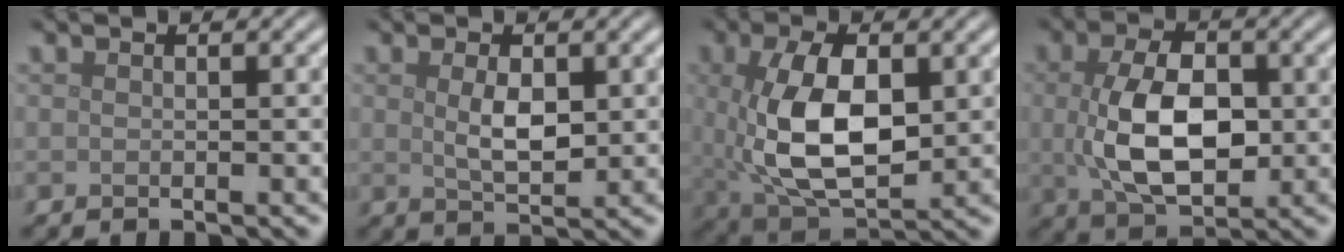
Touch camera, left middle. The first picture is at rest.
{"total": 2.9, "force": [0.5, 1.4, 2.5], "torque": [-0.054, -0.005, 0.014]}
{"total": 9.2, "force": [0.5, 4.9, 7.7], "torque": [-0.166, -0.011, 0.018]}
{"total": 7.8, "force": [0.0, 4.5, 6.3], "torque": [-0.134, -0.004, 0.003]}